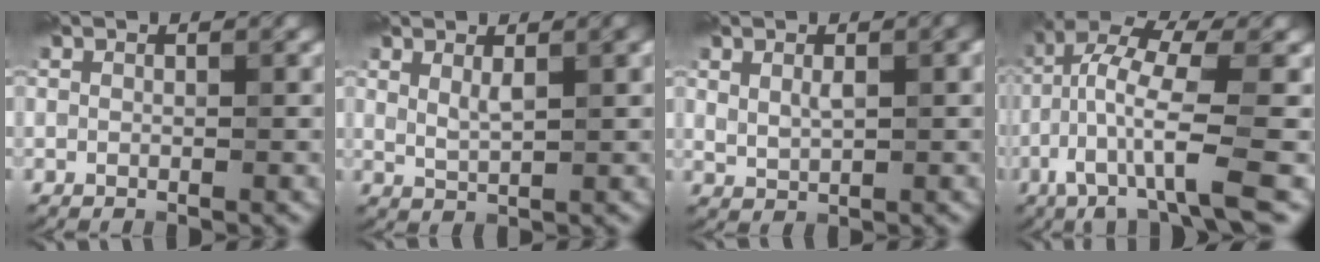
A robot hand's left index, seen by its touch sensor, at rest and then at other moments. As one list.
[{"total": 2.0, "force": [1.6, 0.5, 1.2], "torque": [-0.024, 0.008, 0.025]}, {"total": 1.7, "force": [1.3, 0.6, 1.0], "torque": [-0.028, 0.007, 0.026]}, {"total": 8.0, "force": [-2.3, 2.1, 7.3], "torque": [-0.141, 0.024, -0.043]}]